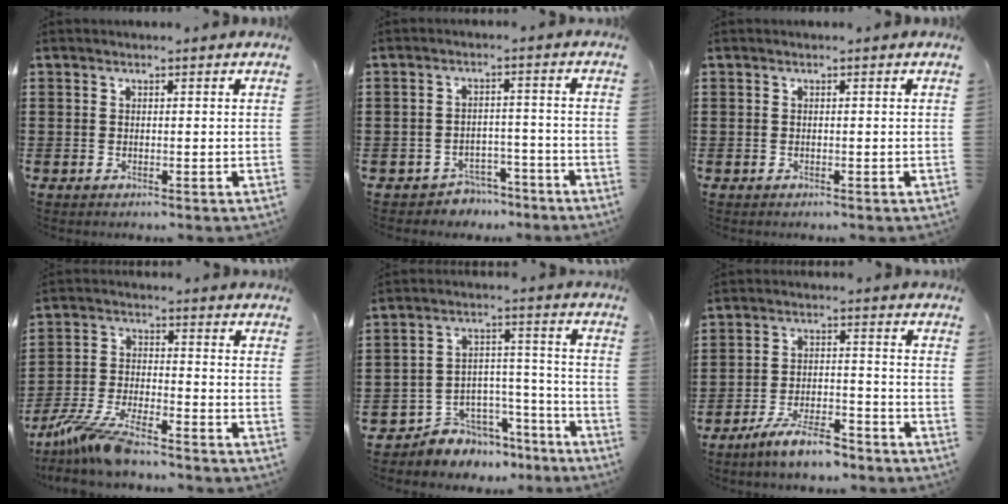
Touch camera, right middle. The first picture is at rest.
{"total": 3.6, "force": [-3.5, 1.0, -0.1], "torque": [-0.007, 0.004, -0.075]}
{"total": 0.0}
{"total": 7.8, "force": [-6.9, 0.4, 3.6], "torque": [-0.092, -0.010, -0.137]}
{"total": 5.9, "force": [-5.2, 2.8, -0.4], "torque": [-0.002, 0.016, -0.101]}
{"total": 7.1, "force": [-5.9, 1.2, 3.6], "torque": [-0.074, 0.001, -0.113]}